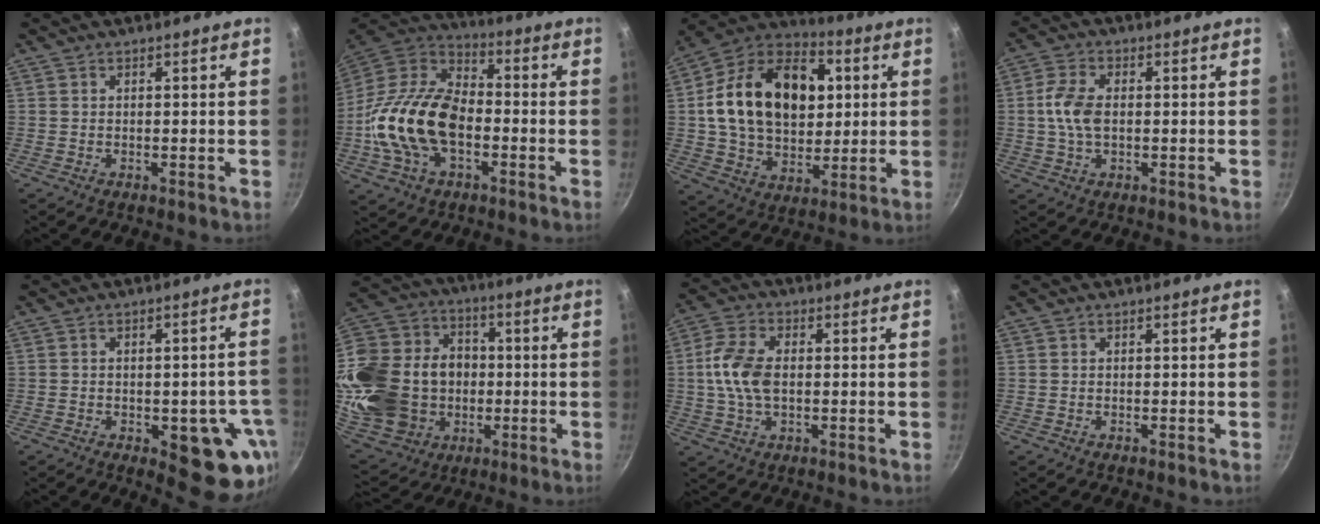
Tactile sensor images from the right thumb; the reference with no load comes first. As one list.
[{"total": 21.1, "force": [-4.0, 13.3, 16.0], "torque": [-0.283, 0.035, -0.086]}, {"total": 25.1, "force": [4.3, 17.3, 17.7], "torque": [-0.267, 0.017, 0.064]}, {"total": 6.8, "force": [0.0, 4.1, 5.5], "torque": [-0.110, 0.013, -0.003]}, {"total": 13.4, "force": [-4.4, 6.2, 11.0], "torque": [-0.073, 0.007, -0.051]}, {"total": 28.9, "force": [-2.0, 23.5, 16.8], "torque": [-0.333, 0.040, -0.008]}, {"total": 9.6, "force": [0.1, 5.8, 7.6], "torque": [-0.149, 0.016, -0.006]}, {"total": 0.0}]